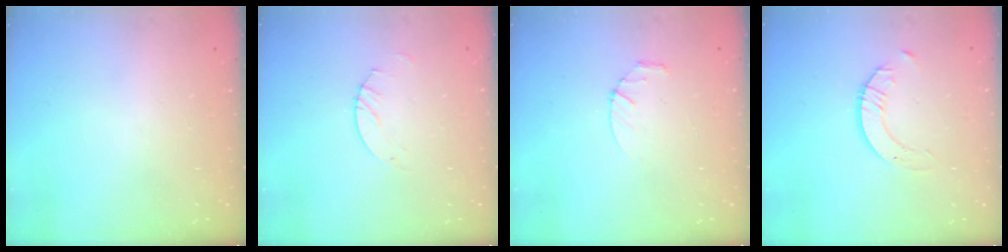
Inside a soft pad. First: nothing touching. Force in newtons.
{"total": 2.0, "press": 2.0, "slide": 0.2}
{"total": 2.8, "press": 2.8, "slide": 0.4}
{"total": 2.0, "press": 2.0, "slide": 0.2}